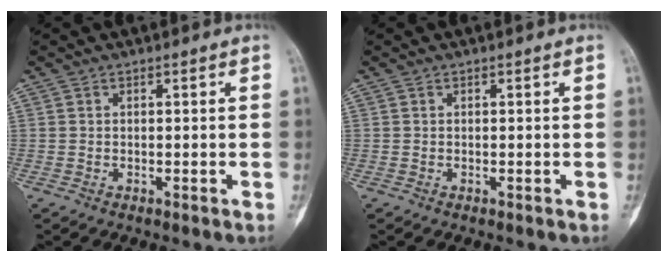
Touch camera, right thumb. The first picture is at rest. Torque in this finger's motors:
{"motor_torque": [0.17, 0.17, 0.01, 0.00, 0.00]}